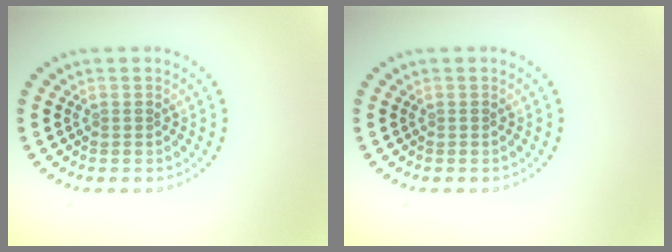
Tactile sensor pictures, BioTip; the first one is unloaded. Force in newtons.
{"total": 0.0}